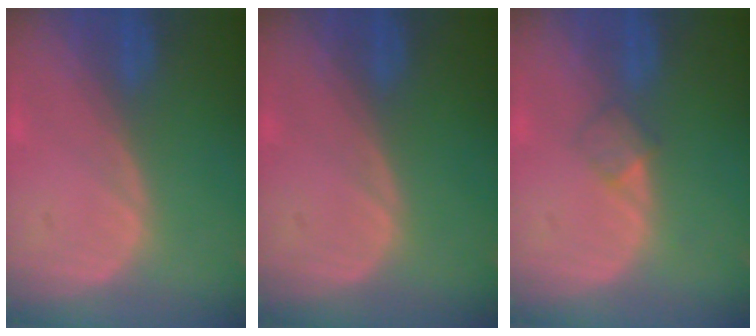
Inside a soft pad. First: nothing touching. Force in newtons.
{"total": 0.0}
{"total": 2.0, "press": 2.0, "slide": 0.2}